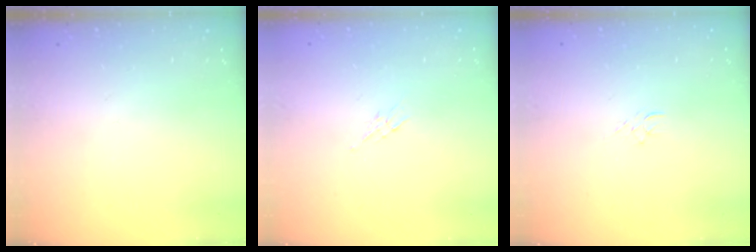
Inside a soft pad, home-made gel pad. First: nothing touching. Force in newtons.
{"total": 3.5, "press": 3.4, "slide": 0.8}
{"total": 5.0, "press": 4.9, "slide": 0.3}